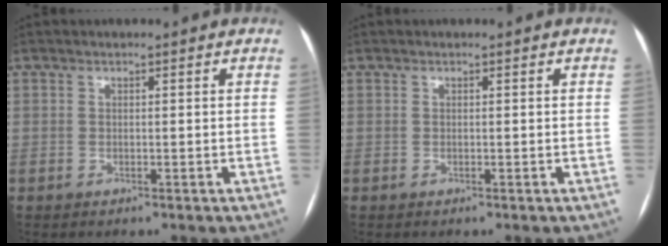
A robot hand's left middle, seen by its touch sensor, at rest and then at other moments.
{"total": 0.0}